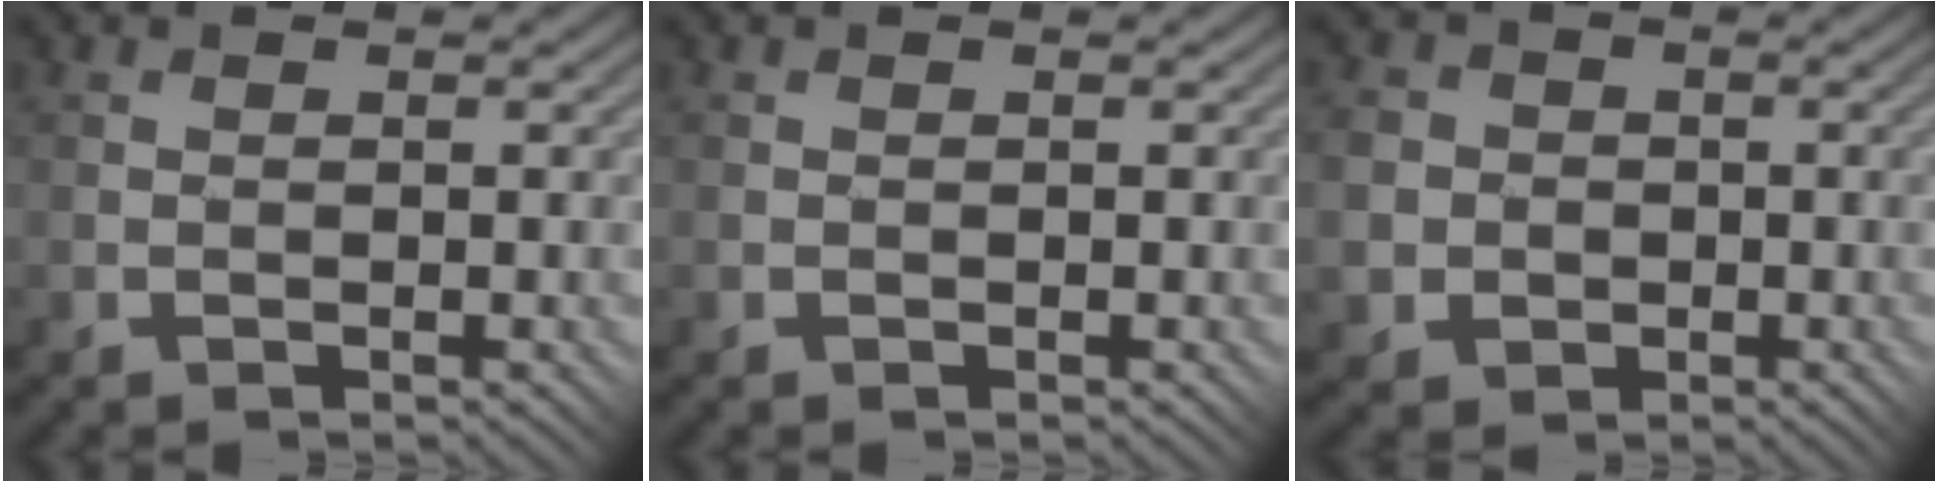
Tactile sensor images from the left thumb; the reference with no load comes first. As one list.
[{"total": 0.0}, {"total": 6.4, "force": [-0.9, 6.2, 1.6], "torque": [-0.068, -0.005, -0.044]}]